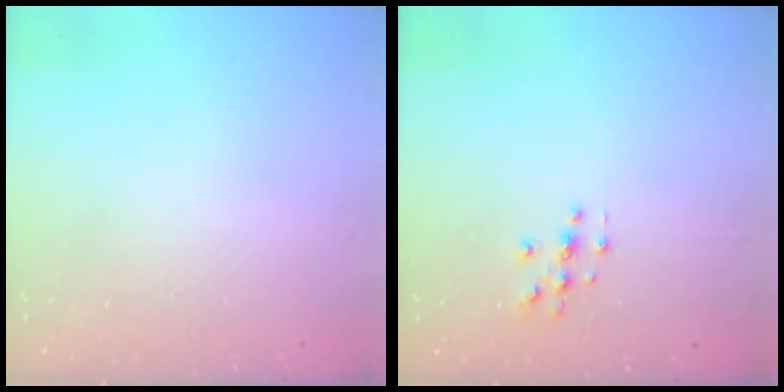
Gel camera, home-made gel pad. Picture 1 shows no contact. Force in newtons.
{"total": 2.9, "press": 2.9, "slide": 0.3}